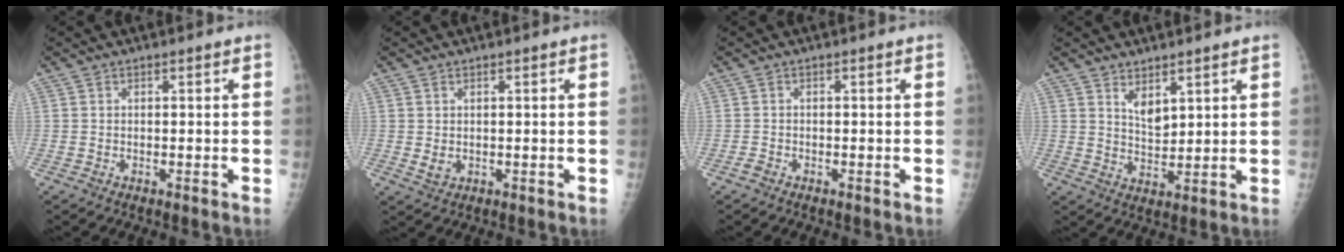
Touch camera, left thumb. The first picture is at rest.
{"total": 1.9, "force": [0.1, 1.3, 1.3], "torque": [-0.019, -0.005, 0.009]}
{"total": 0.7, "force": [-0.6, 0.4, 0.1], "torque": [-0.003, 0.001, -0.015]}
{"total": 4.4, "force": [2.8, 1.8, 2.9], "torque": [-0.042, -0.029, 0.055]}